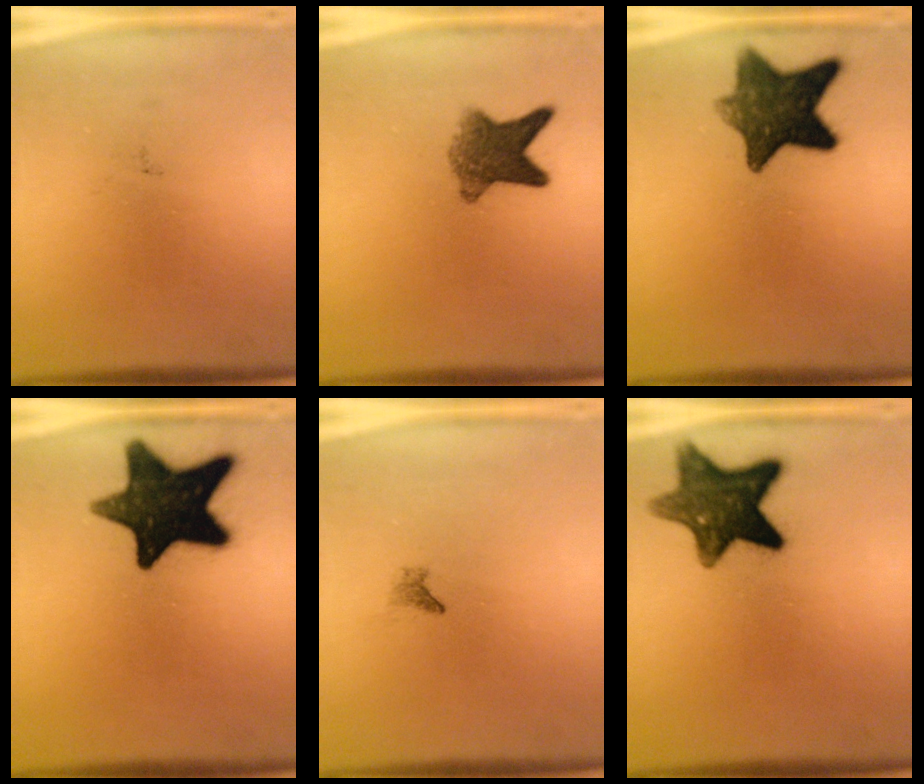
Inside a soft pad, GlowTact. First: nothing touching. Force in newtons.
{"total": 6.8}
{"total": 10.8}
{"total": 16.8}
{"total": 0.8}
{"total": 12.2}